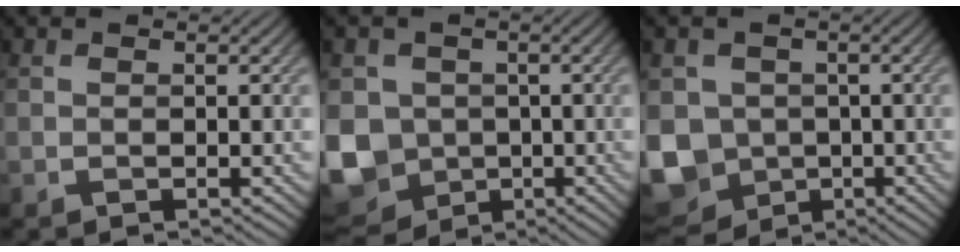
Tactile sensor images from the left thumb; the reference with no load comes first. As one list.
[{"total": 10.5, "force": [-1.5, 9.3, 4.6], "torque": [-0.141, -0.035, -0.039]}, {"total": 9.8, "force": [-1.7, 8.7, 4.4], "torque": [-0.127, -0.035, -0.041]}]